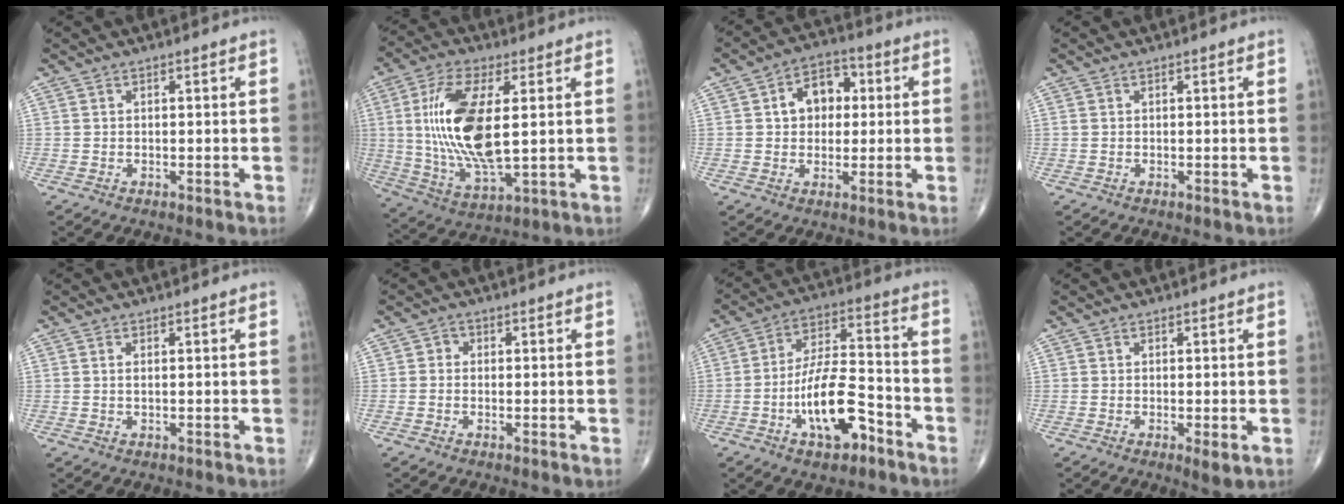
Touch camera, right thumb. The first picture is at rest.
{"total": 17.8, "force": [2.2, 7.0, 16.2], "torque": [-0.324, -0.021, 0.046]}
{"total": 8.5, "force": [1.5, 6.2, 5.6], "torque": [-0.052, 0.017, 0.016]}
{"total": 0.0}
{"total": 0.5, "force": [0.2, 0.0, 0.5], "torque": [-0.014, -0.002, 0.003]}
{"total": 1.2, "force": [-0.1, 1.1, 0.5], "torque": [0.001, 0.004, -0.008]}
{"total": 13.6, "force": [-6.0, 5.7, 10.8], "torque": [-0.177, 0.045, -0.102]}
{"total": 2.3, "force": [-0.4, 0.7, 2.2], "torque": [-0.033, -0.008, -0.006]}